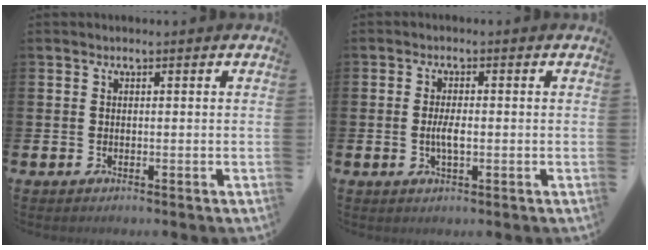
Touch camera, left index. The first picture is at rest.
{"total": 2.8, "force": [-0.2, 1.0, 2.6], "torque": [-0.045, 0.000, -0.006]}